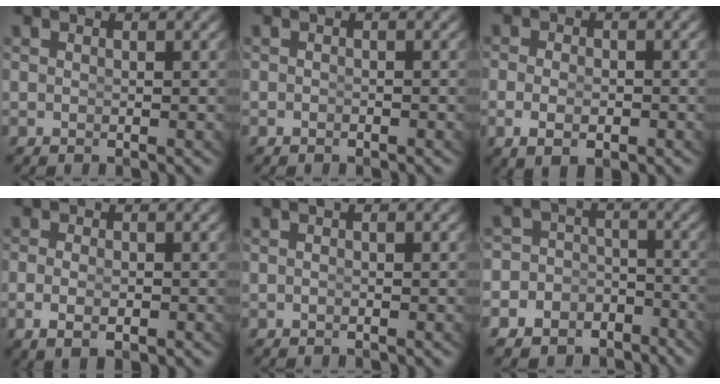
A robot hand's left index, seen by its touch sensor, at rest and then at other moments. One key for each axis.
{"total": 0.6, "fx": -0.6, "fy": -0.2, "fz": -0.1, "tx": -0.002, "ty": -0.012, "tz": -0.002}
{"total": 2.7, "fx": -1.4, "fy": 1.2, "fz": 2.0, "tx": -0.041, "ty": -0.017, "tz": -0.013}
{"total": 2.5, "fx": -1.3, "fy": 0.8, "fz": 2.0, "tx": -0.045, "ty": -0.015, "tz": -0.011}
{"total": 0.6, "fx": -0.2, "fy": -0.1, "fz": 0.6, "tx": -0.009, "ty": 0.003, "tz": -0.005}
{"total": 10.0, "fx": -5.6, "fy": 8.1, "fz": 1.8, "tx": -0.041, "ty": -0.033, "tz": -0.105}